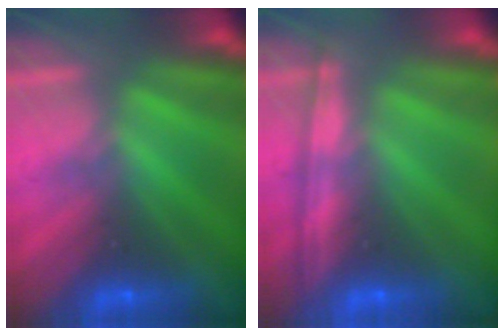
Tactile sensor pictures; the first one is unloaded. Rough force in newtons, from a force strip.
{"total": 1.2}